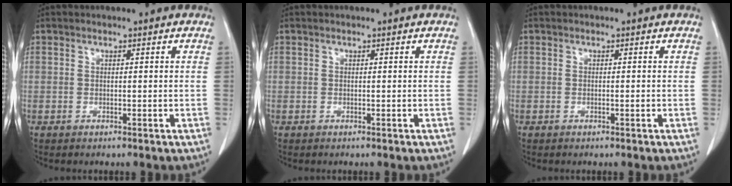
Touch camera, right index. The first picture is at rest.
{"total": 0.0}
{"total": 0.5, "force": [-0.2, 0.0, 0.5], "torque": [-0.008, 0.001, -0.002]}